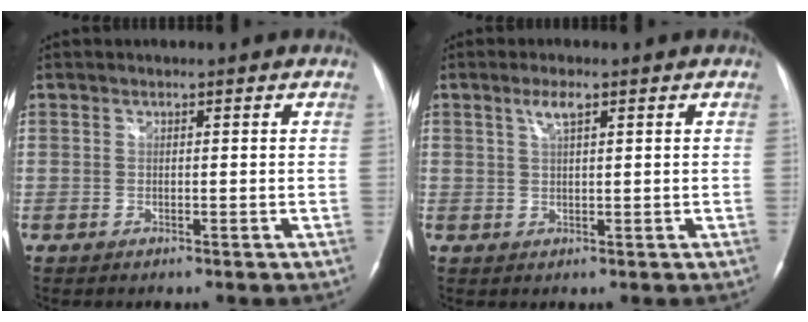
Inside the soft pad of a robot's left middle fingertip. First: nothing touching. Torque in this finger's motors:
{"motor_torque": [-0.01, 0.12, -0.32, -0.01]}